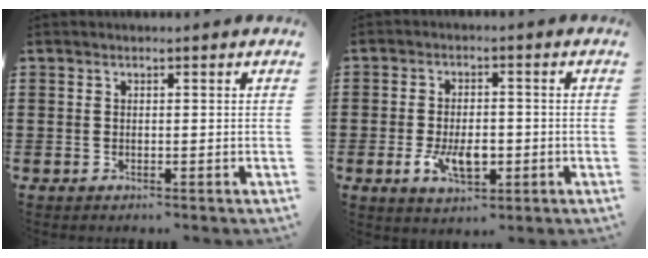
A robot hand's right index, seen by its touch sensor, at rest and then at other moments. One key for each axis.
{"total": 6.0, "fx": -1.5, "fy": 3.1, "fz": 4.9, "tx": -0.085, "ty": 0.000, "tz": -0.026}